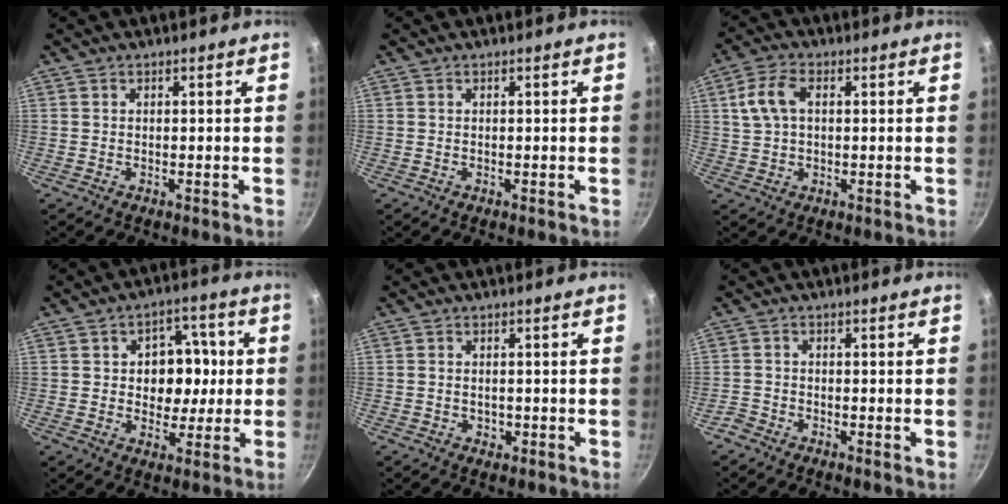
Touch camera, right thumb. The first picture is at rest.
{"total": 0.0}
{"total": 6.9, "force": [1.5, 4.2, 5.2], "torque": [-0.102, 0.013, 0.024]}
{"total": 10.2, "force": [0.7, 8.0, 6.3], "torque": [-0.037, 0.008, 0.007]}
{"total": 1.5, "force": [-0.3, 1.2, 0.8], "torque": [-0.009, 0.001, -0.004]}
{"total": 1.6, "force": [-1.1, 0.8, 0.7], "torque": [-0.021, 0.005, -0.031]}